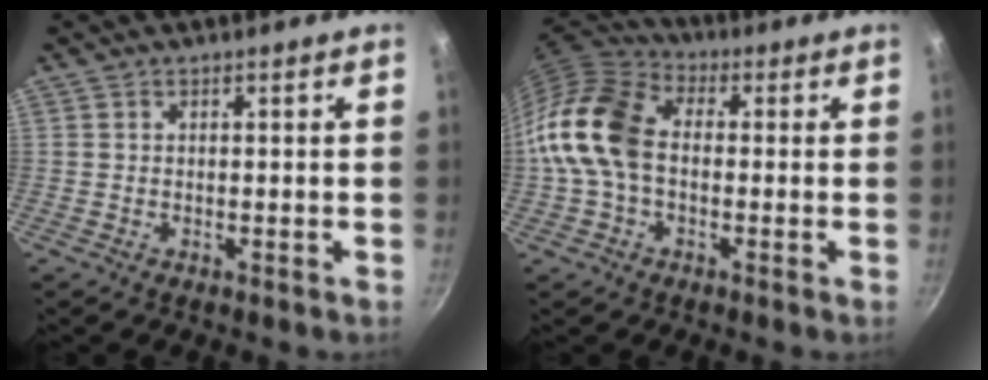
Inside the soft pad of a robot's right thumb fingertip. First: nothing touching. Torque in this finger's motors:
{"motor_torque": [1.82, 1.82, 0.90, -0.78, 0.39]}